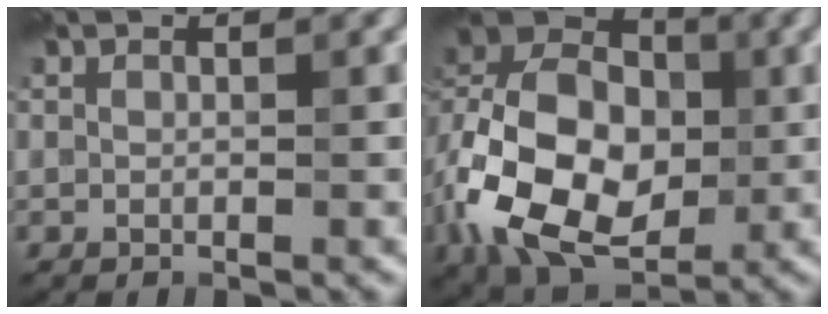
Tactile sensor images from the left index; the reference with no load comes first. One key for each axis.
{"total": 14.7, "fx": -3.2, "fy": 10.0, "fz": 10.3, "tx": -0.220, "ty": 0.012, "tz": -0.062}